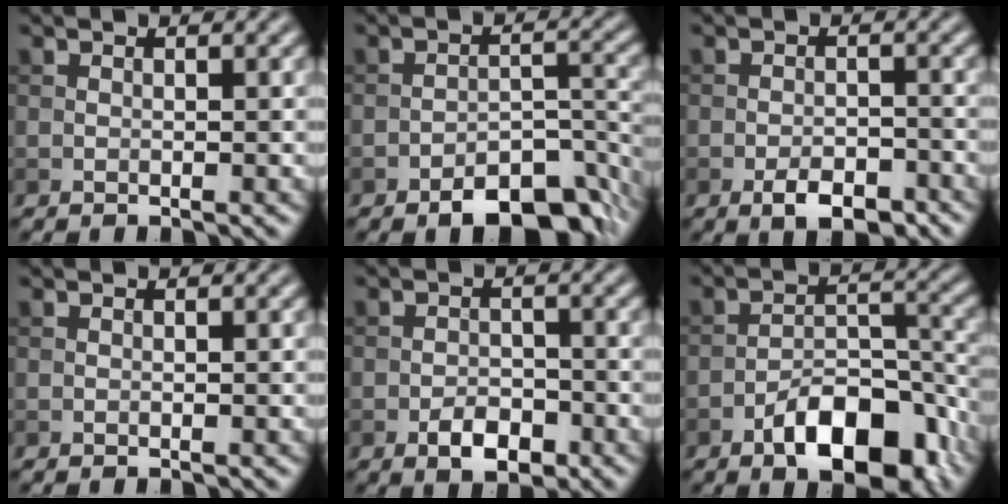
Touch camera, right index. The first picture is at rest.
{"total": 7.5, "force": [-5.2, 3.3, 4.3], "torque": [-0.055, 0.000, -0.085]}
{"total": 3.7, "force": [-2.3, 1.7, 2.4], "torque": [-0.036, -0.001, -0.038]}
{"total": 0.0}
{"total": 3.2, "force": [-1.7, 1.8, 2.0], "torque": [-0.029, 0.002, -0.031]}
{"total": 8.4, "force": [-4.9, 3.6, 5.8], "torque": [-0.086, 0.010, -0.083]}